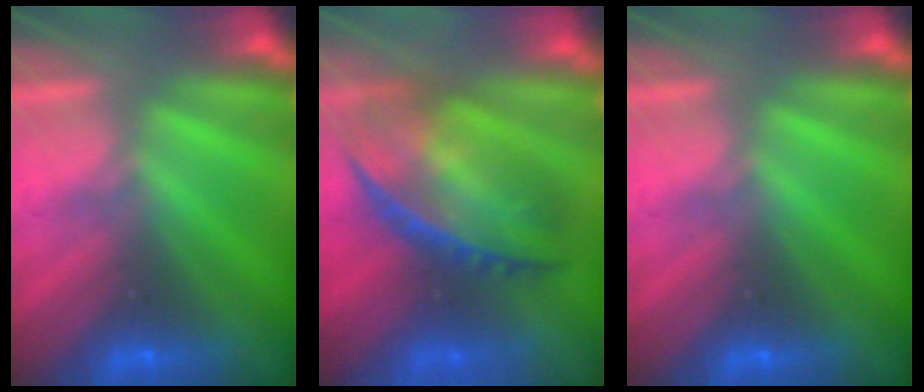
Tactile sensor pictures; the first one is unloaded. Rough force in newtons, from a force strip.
{"total": 8.1}
{"total": 0.0}